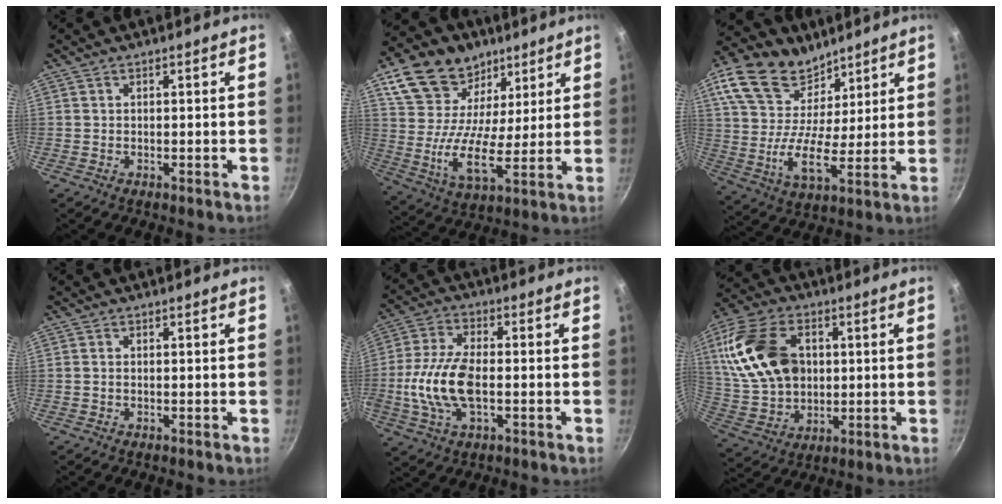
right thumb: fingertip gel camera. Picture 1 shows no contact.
{"total": 19.0, "force": [9.8, 12.5, 10.3], "torque": [-0.174, -0.039, 0.167]}
{"total": 19.1, "force": [11.1, 12.0, 9.8], "torque": [-0.166, -0.049, 0.195]}
{"total": 0.7, "force": [-0.1, 0.4, 0.5], "torque": [-0.011, 0.003, -0.002]}
{"total": 12.8, "force": [-1.9, 6.1, 11.1], "torque": [-0.227, 0.020, -0.044]}
{"total": 20.6, "force": [4.2, 14.3, 14.2], "torque": [-0.268, 0.002, 0.084]}